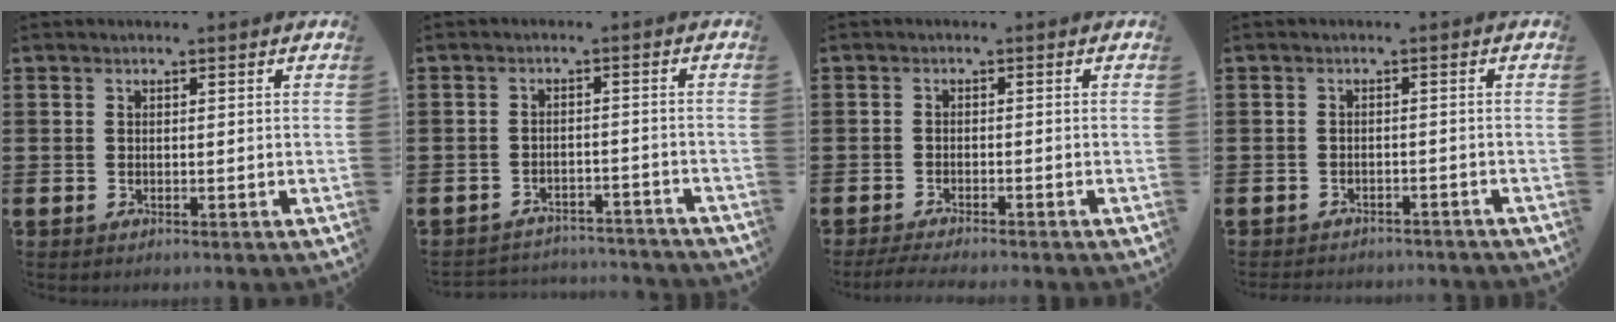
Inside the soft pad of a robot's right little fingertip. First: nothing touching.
{"total": 2.5, "force": [-2.4, 0.2, -0.1], "torque": [-0.005, 0.003, -0.054]}
{"total": 1.4, "force": [-1.2, 0.0, 0.8], "torque": [-0.013, 0.001, -0.023]}
{"total": 1.1, "force": [-1.1, 0.1, 0.0], "torque": [-0.004, 0.002, -0.023]}